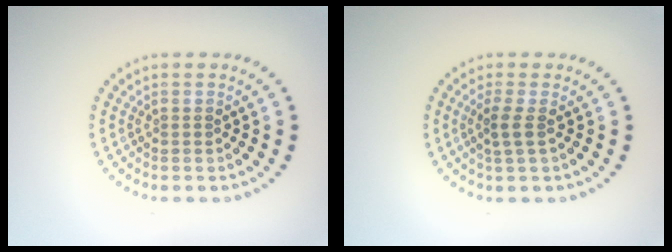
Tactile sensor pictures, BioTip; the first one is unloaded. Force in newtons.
{"total": 1.6, "press": 1.2, "slide": 1.0}